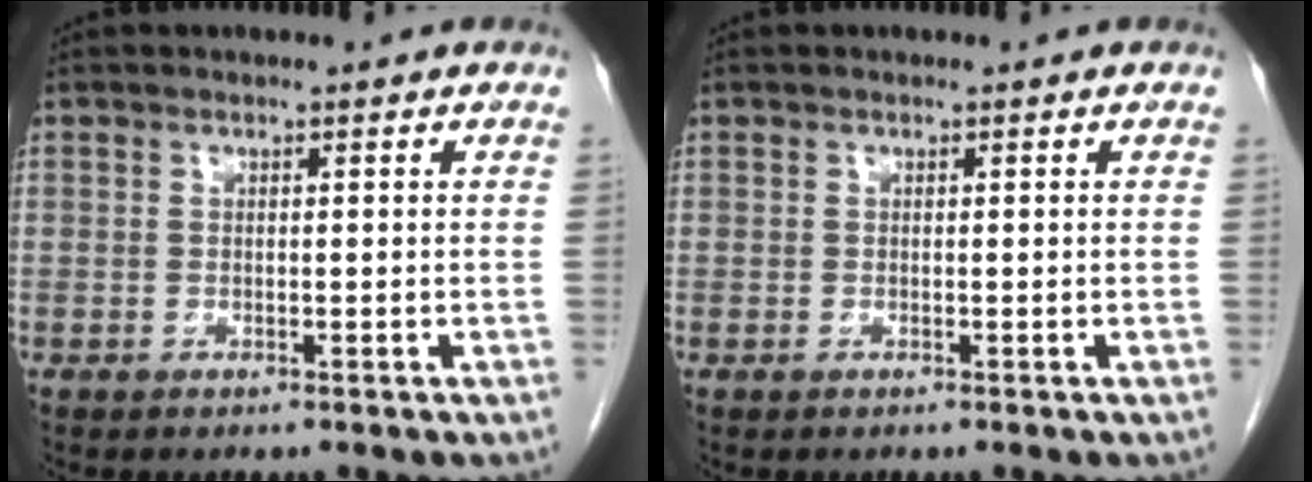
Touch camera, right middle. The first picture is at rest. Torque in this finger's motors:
{"motor_torque": [0.02, 0.15, -0.01, 0.00]}